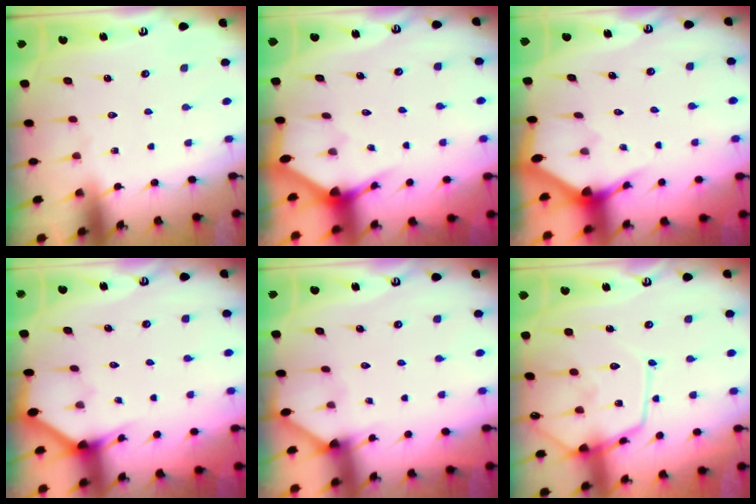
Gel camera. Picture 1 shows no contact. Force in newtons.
{"total": 3.1, "press": 3.1, "slide": 0.2}
{"total": 3.0, "press": 3.0, "slide": 0.1}
{"total": 3.6, "press": 3.5, "slide": 0.2}
{"total": 2.3, "press": 2.3, "slide": 0.3}
{"total": 14.5, "press": 14.4, "slide": 1.3}